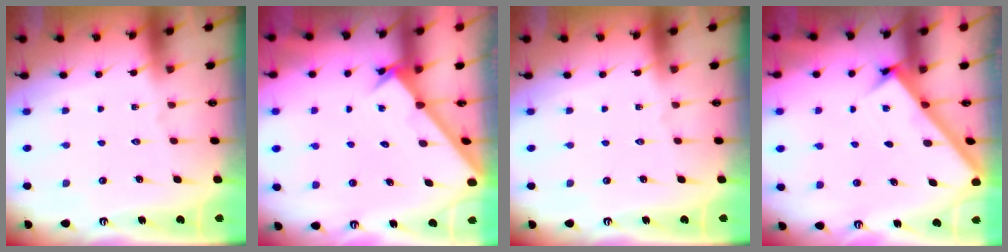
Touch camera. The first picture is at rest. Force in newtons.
{"total": 1.9, "press": 1.9, "slide": 0.2}
{"total": 0.0}
{"total": 2.6, "press": 2.6, "slide": 0.3}